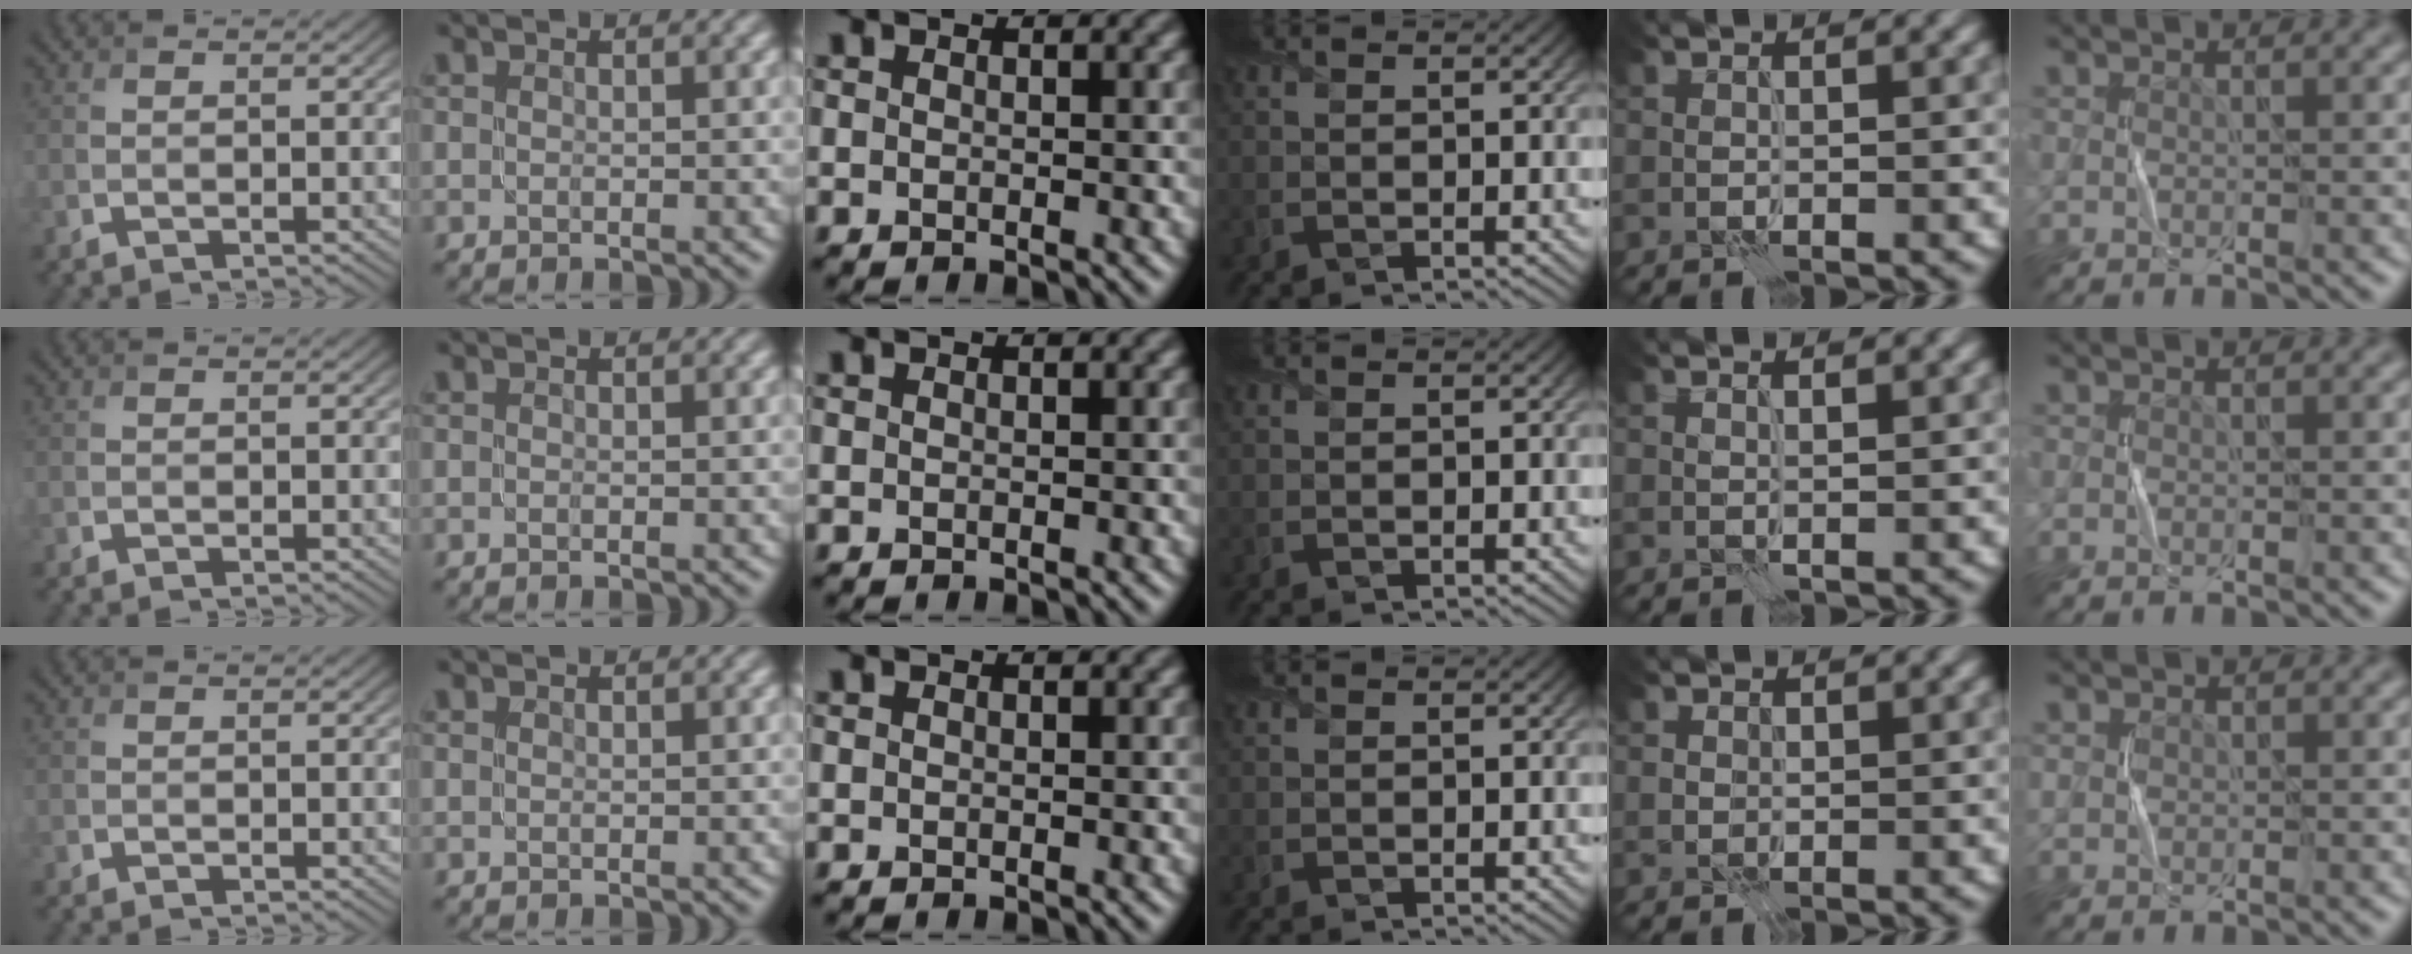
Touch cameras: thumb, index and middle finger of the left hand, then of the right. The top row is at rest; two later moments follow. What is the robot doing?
{"motion": "fold", "object": "shorts"}